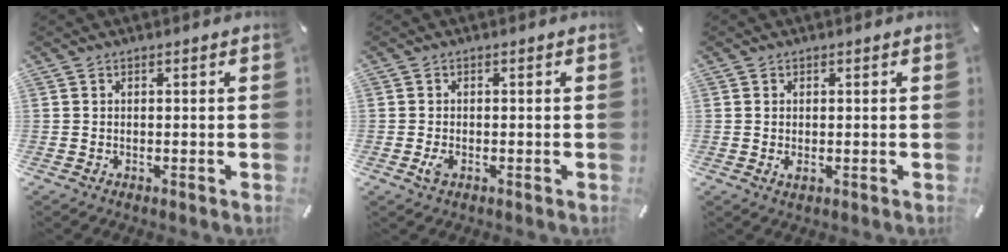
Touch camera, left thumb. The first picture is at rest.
{"total": 2.0, "force": [-0.8, 1.0, 1.6], "torque": [-0.041, -0.005, -0.016]}
{"total": 1.4, "force": [-0.1, 0.6, 1.2], "torque": [-0.031, -0.004, -0.003]}